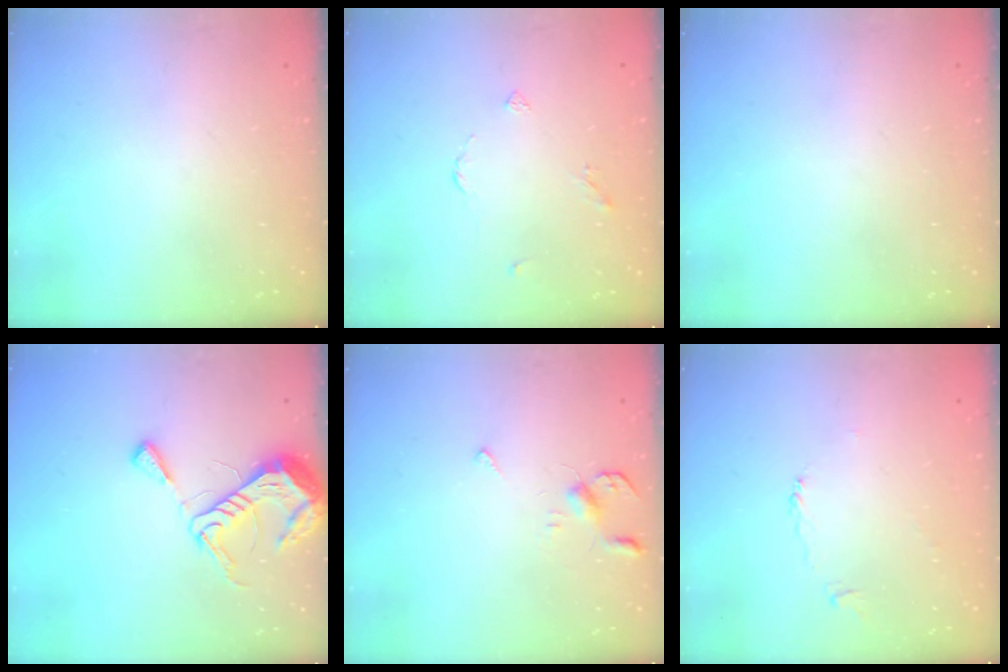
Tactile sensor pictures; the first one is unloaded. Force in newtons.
{"total": 3.6, "press": 3.6, "slide": 0.7}
{"total": 0.0}
{"total": 10.7, "press": 10.6, "slide": 1.3}
{"total": 3.9, "press": 3.8, "slide": 0.7}
{"total": 2.2, "press": 2.1, "slide": 0.4}